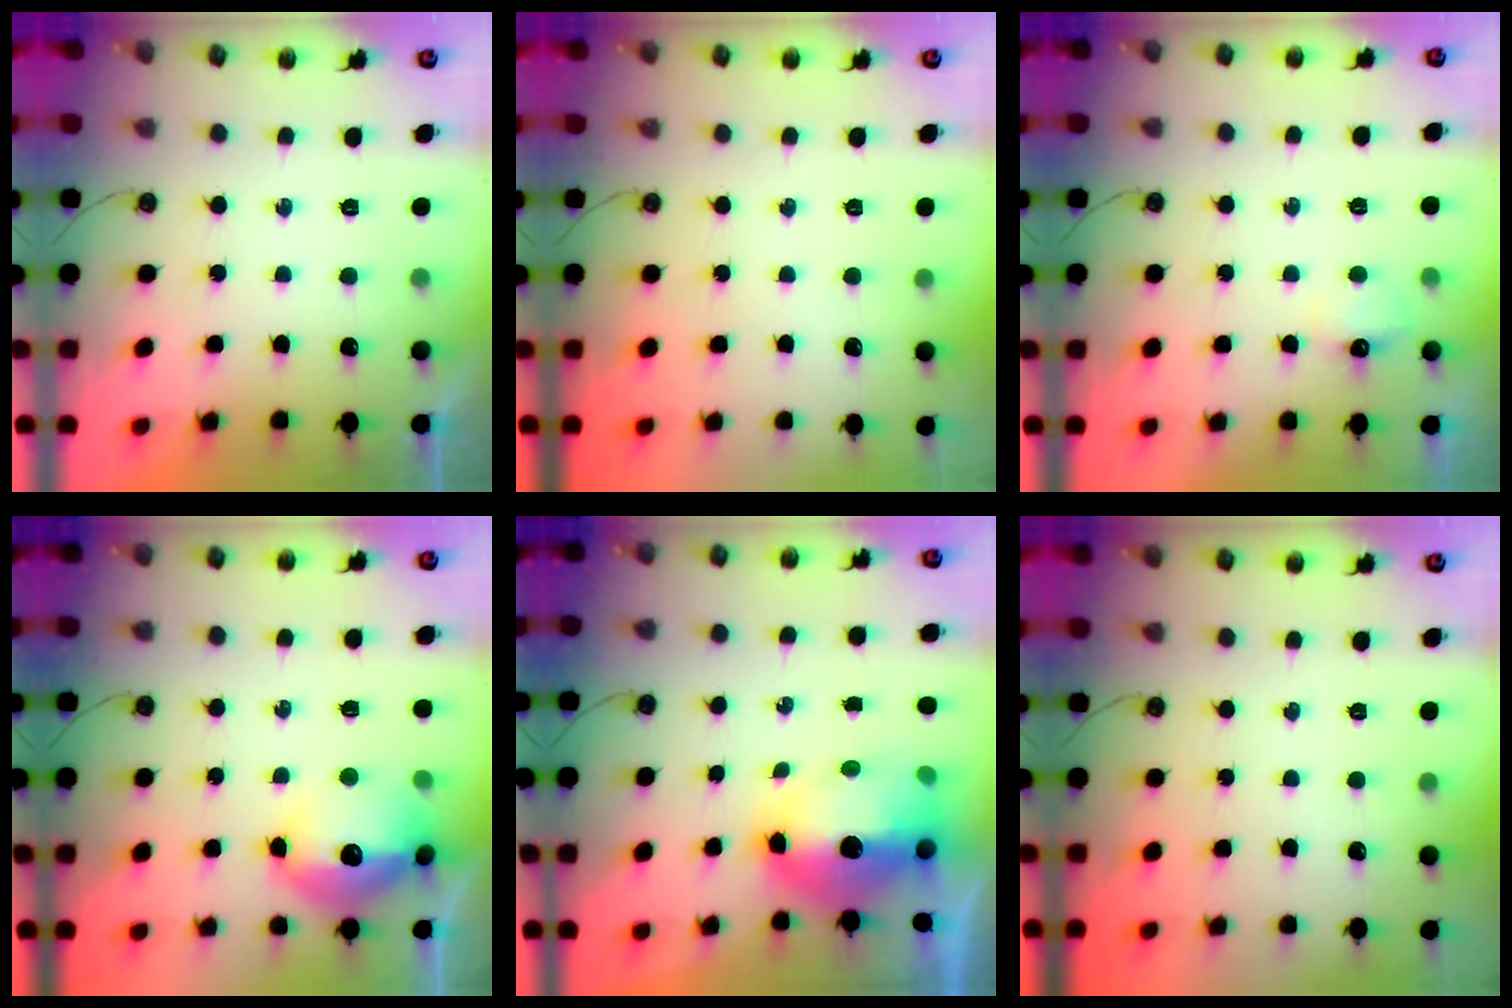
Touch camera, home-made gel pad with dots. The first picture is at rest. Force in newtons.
{"total": 0.0}
{"total": 5.5, "press": 5.4, "slide": 0.8}
{"total": 14.7, "press": 14.7, "slide": 1.3}
{"total": 15.9, "press": 13.6, "slide": 8.3}
{"total": 0.0}